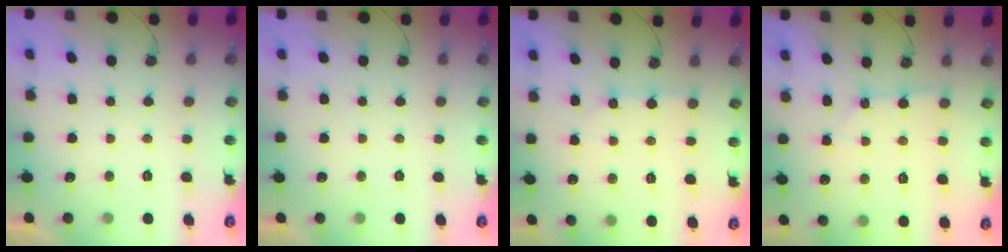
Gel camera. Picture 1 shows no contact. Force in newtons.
{"total": 0.0}
{"total": 2.5, "press": 2.5, "slide": 0.3}
{"total": 2.4, "press": 2.3, "slide": 0.3}